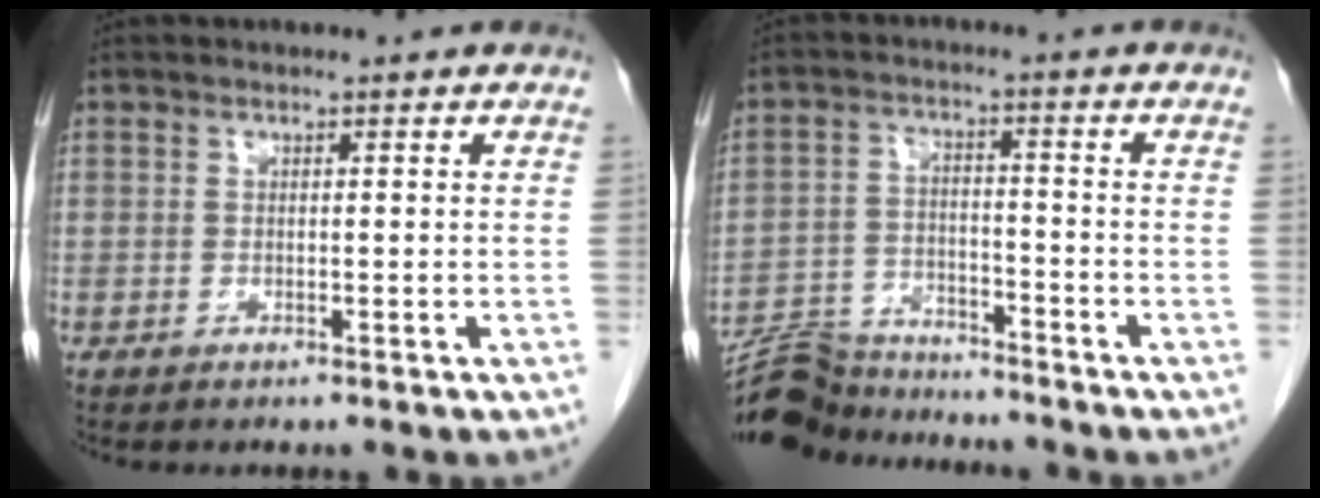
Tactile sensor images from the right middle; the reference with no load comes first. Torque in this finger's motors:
{"motor_torque": [0.93, -1.20, 0.08, 0.01]}